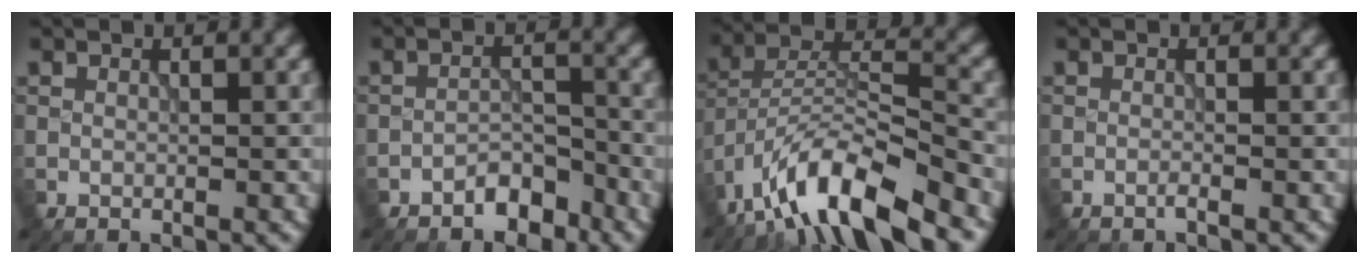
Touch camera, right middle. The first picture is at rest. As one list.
[{"total": 2.8, "force": [-2.3, 1.2, 1.1], "torque": [-0.013, 0.012, -0.040]}, {"total": 11.0, "force": [-8.0, 2.8, 7.0], "torque": [-0.115, 0.011, -0.154]}, {"total": 0.6, "force": [-0.4, 0.0, 0.4], "torque": [-0.008, 0.001, -0.010]}]